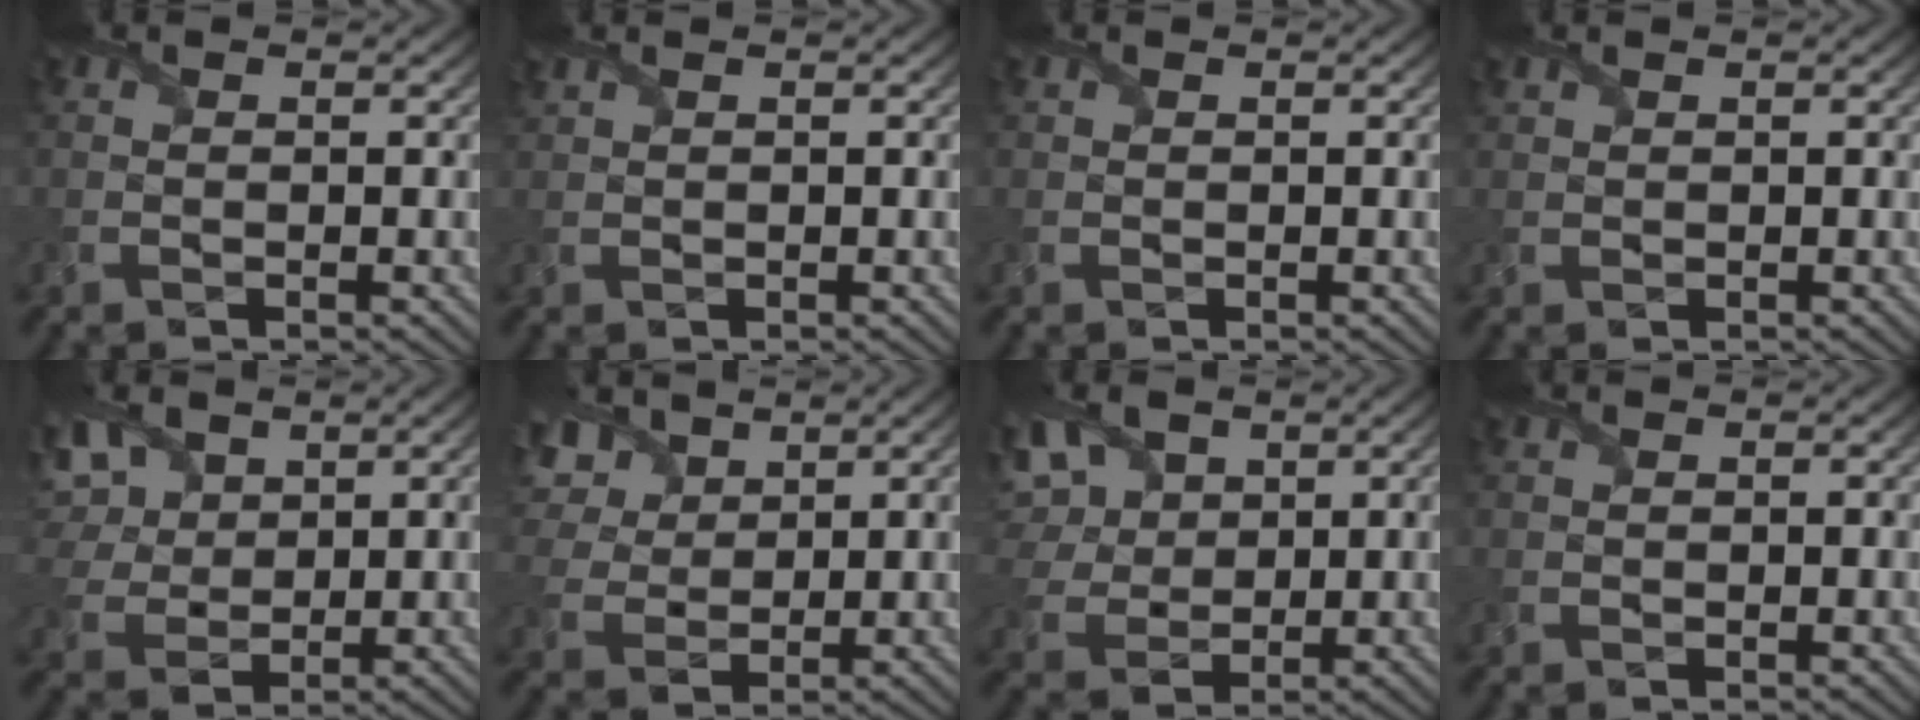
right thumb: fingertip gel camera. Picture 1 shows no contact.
{"total": 0.7, "force": [0.6, 0.1, 0.3], "torque": [-0.014, 0.004, 0.018]}
{"total": 0.0}
{"total": 0.8, "force": [0.7, 0.3, 0.1], "torque": [-0.010, 0.001, 0.018]}
{"total": 7.8, "force": [3.5, 5.2, 4.6], "torque": [-0.140, 0.012, 0.065]}
{"total": 8.5, "force": [4.7, 5.4, 4.7], "torque": [-0.147, 0.015, 0.086]}
{"total": 8.5, "force": [3.2, 5.9, 5.2], "torque": [-0.153, 0.013, 0.054]}
{"total": 0.0}